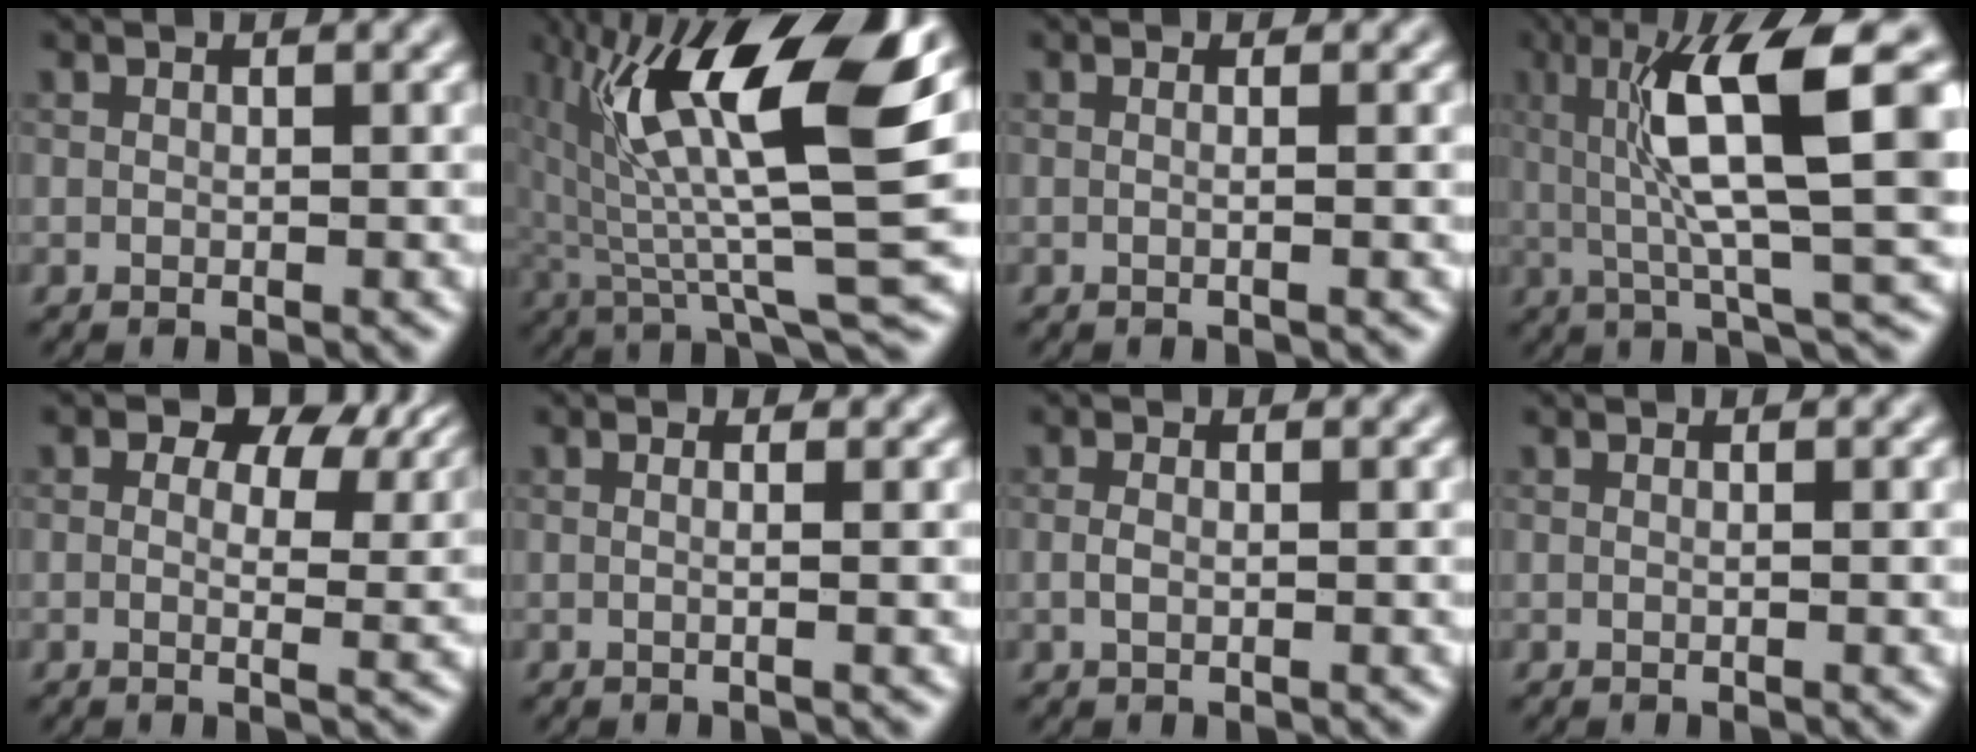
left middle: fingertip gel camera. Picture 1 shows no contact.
{"total": 14.1, "force": [4.3, 3.3, 13.0], "torque": [-0.233, 0.008, 0.080]}
{"total": 1.9, "force": [0.3, 0.9, 1.7], "torque": [-0.003, -0.004, -0.020]}
{"total": 10.9, "force": [2.1, 2.3, 10.4], "torque": [-0.162, 0.006, 0.040]}
{"total": 7.4, "force": [3.6, 3.8, 5.2], "torque": [-0.067, 0.007, 0.036]}
{"total": 2.6, "force": [0.5, 1.3, 2.2], "torque": [-0.003, 0.005, -0.025]}
{"total": 1.0, "force": [-0.2, 0.4, 0.9], "torque": [-0.021, -0.002, -0.006]}
{"total": 0.7, "force": [0.0, 0.3, 0.7], "torque": [-0.005, -0.003, -0.006]}